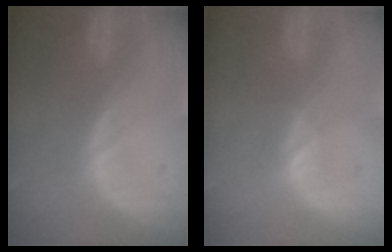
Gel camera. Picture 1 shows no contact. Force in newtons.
{"total": 0.8, "press": 0.8, "slide": 0.3}